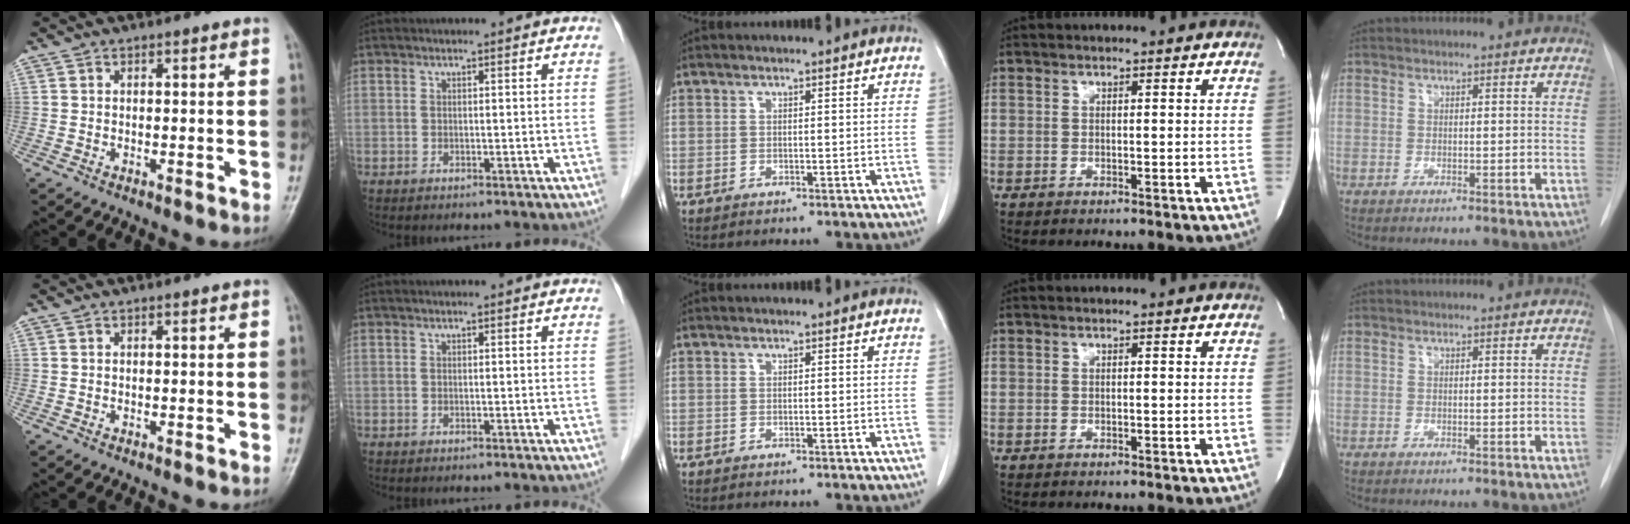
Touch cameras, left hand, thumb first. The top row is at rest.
{}